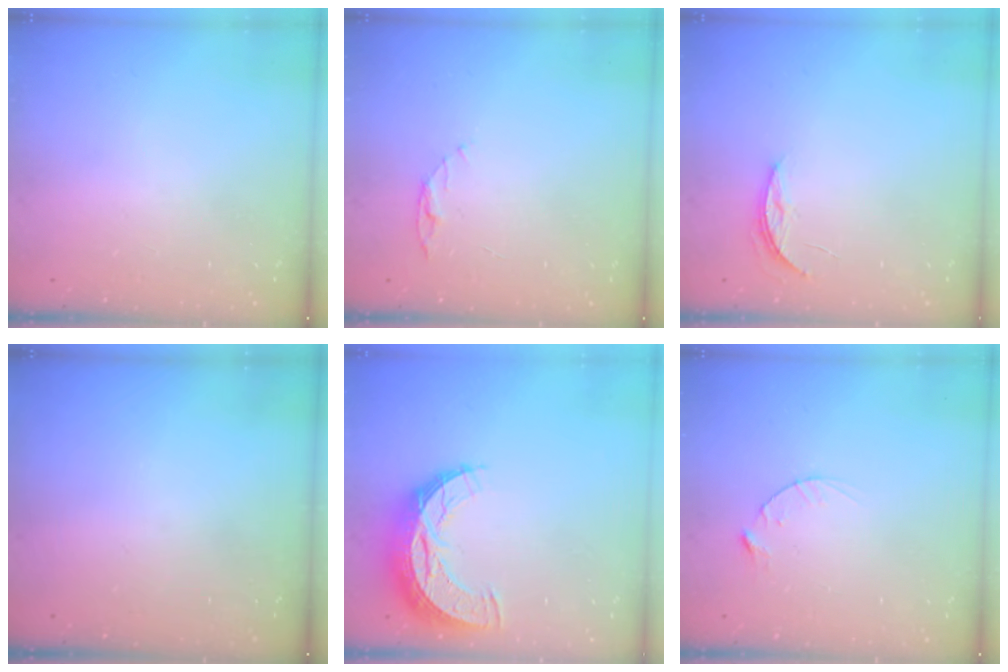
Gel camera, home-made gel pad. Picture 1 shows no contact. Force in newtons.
{"total": 3.9, "press": 3.9, "slide": 0.4}
{"total": 3.9, "press": 3.9, "slide": 0.4}
{"total": 0.0}
{"total": 11.1, "press": 11.1, "slide": 0.7}
{"total": 2.8, "press": 2.8, "slide": 0.4}